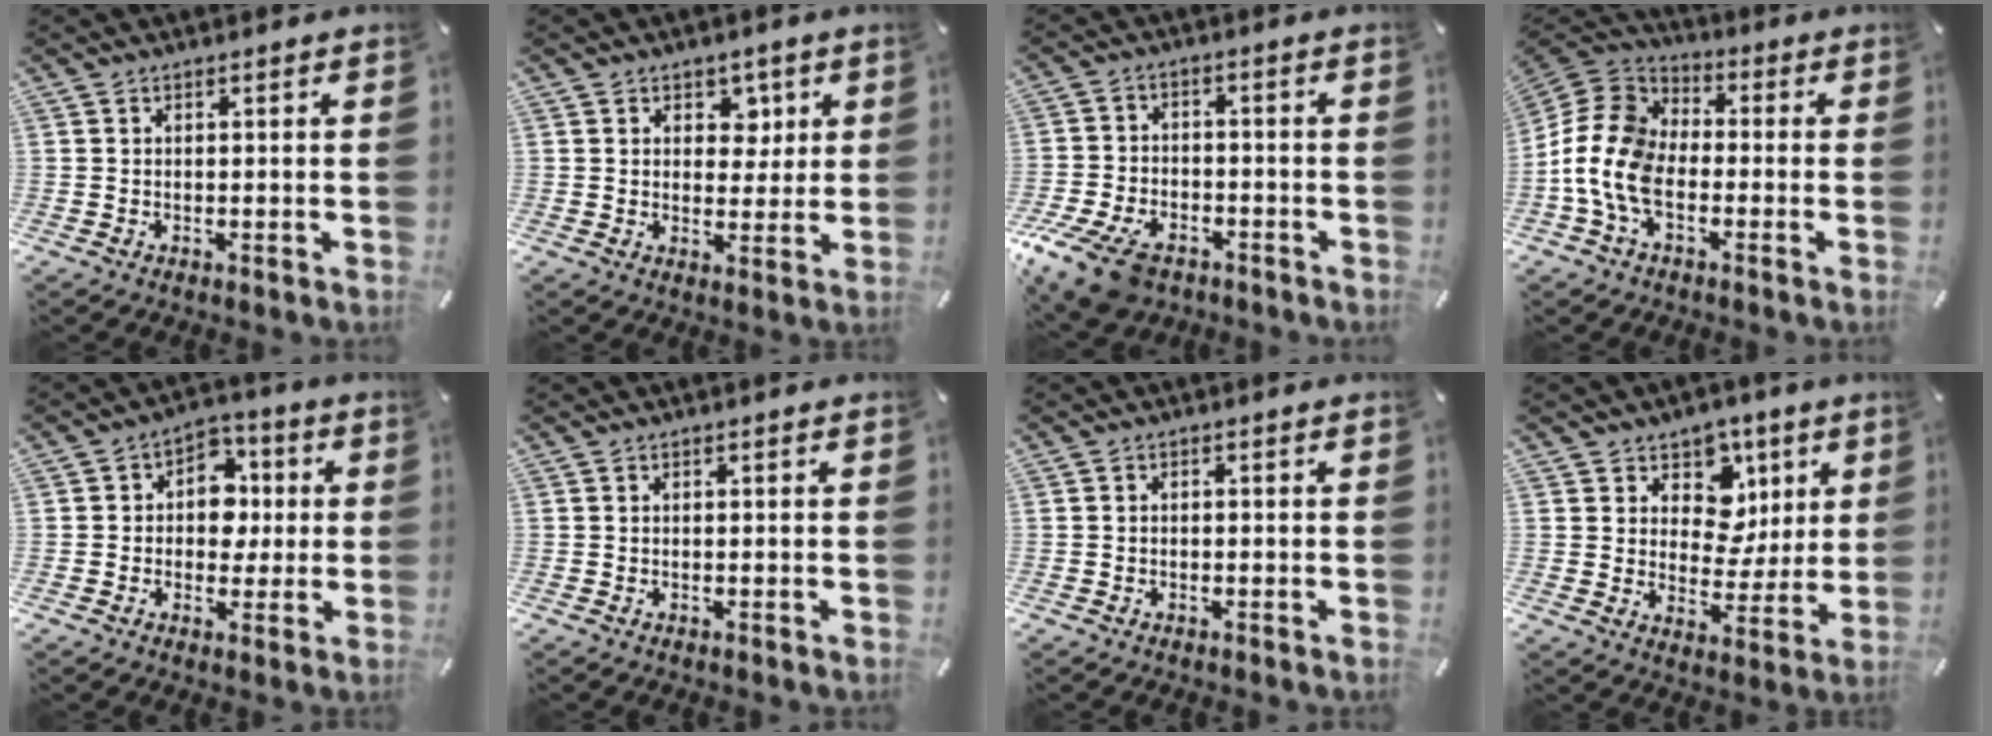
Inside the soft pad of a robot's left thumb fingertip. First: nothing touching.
{"total": 5.9, "force": [2.2, 4.7, 2.9], "torque": [-0.021, -0.006, 0.032]}
{"total": 11.6, "force": [-7.3, 6.5, 6.2], "torque": [-0.128, 0.037, -0.134]}
{"total": 12.8, "force": [-5.1, 8.4, 8.2], "torque": [-0.188, 0.024, -0.097]}
{"total": 9.0, "force": [-0.1, 7.8, 4.5], "torque": [-0.052, 0.003, -0.004]}
{"total": 0.0}
{"total": 0.7, "force": [-0.5, 0.4, 0.2], "torque": [-0.004, 0.003, -0.011]}
{"total": 11.2, "force": [3.6, 9.6, 4.6], "torque": [-0.057, -0.026, 0.068]}